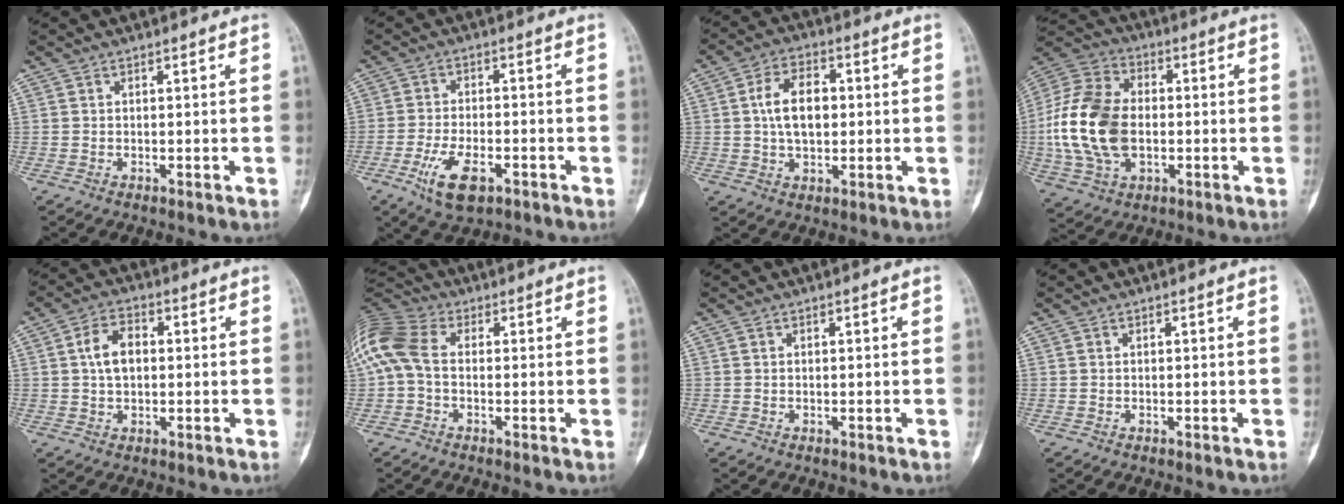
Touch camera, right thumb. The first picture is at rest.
{"total": 8.2, "force": [-4.0, 3.7, 6.2], "torque": [-0.122, 0.010, -0.067]}
{"total": 9.3, "force": [0.9, 5.7, 7.3], "torque": [-0.117, 0.011, 0.013]}
{"total": 18.6, "force": [-1.2, 12.2, 14.0], "torque": [-0.278, 0.016, -0.021]}
{"total": 6.4, "force": [0.7, 4.1, 4.9], "torque": [-0.084, 0.013, 0.007]}
{"total": 12.4, "force": [0.6, 8.2, 9.3], "torque": [-0.219, 0.027, -0.001]}
{"total": 0.0}
{"total": 0.0}